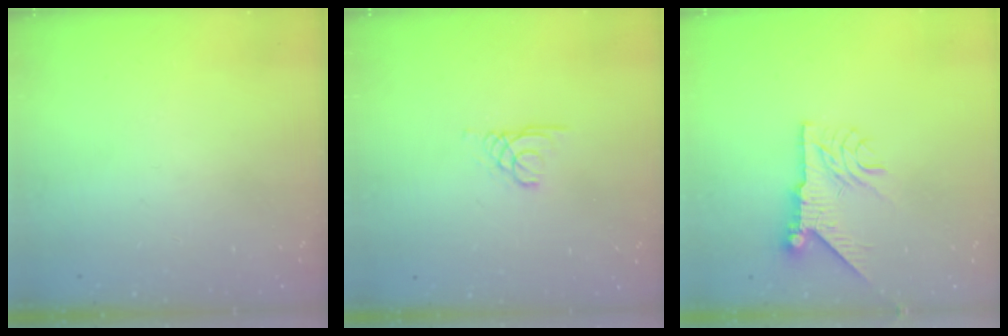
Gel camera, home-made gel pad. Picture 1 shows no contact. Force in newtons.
{"total": 1.7, "press": 1.7, "slide": 0.1}
{"total": 9.1, "press": 9.1, "slide": 1.1}